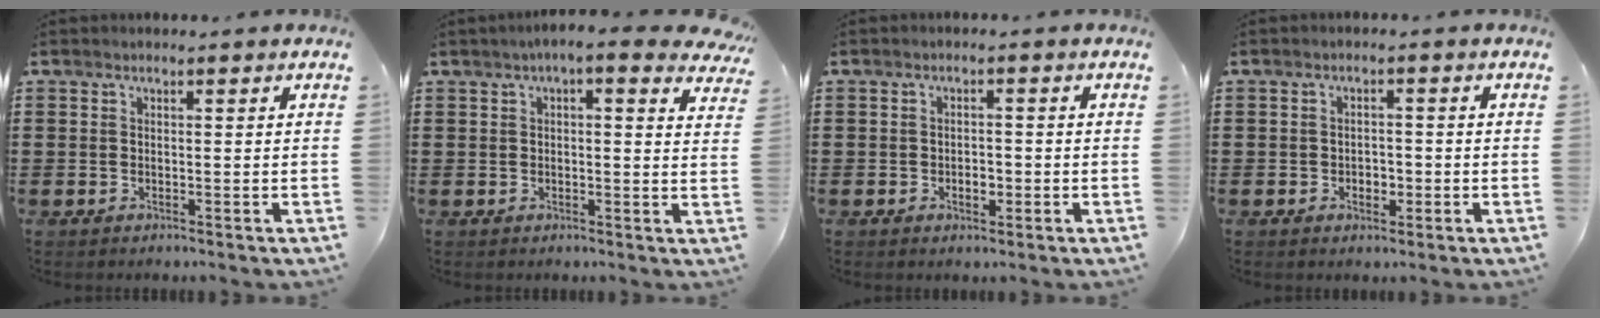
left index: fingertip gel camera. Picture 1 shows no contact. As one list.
[{"total": 4.0, "force": [2.9, 0.1, 2.7], "torque": [-0.061, -0.002, 0.050]}, {"total": 2.1, "force": [-0.7, 1.3, 1.5], "torque": [-0.031, 0.003, -0.015]}, {"total": 2.0, "force": [-0.7, 1.4, 1.2], "torque": [-0.026, 0.003, -0.018]}]